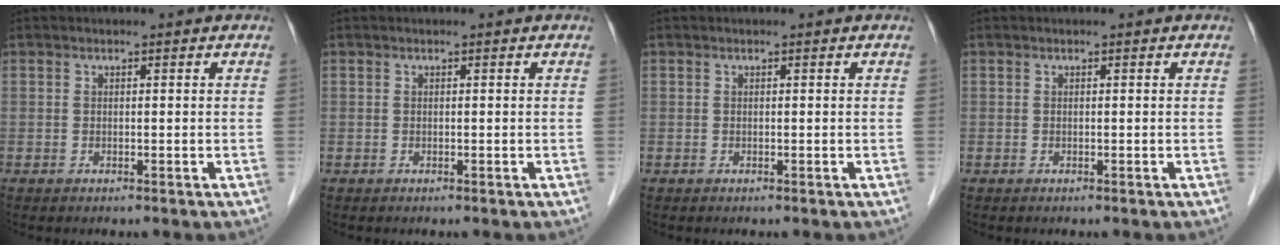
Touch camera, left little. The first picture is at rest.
{"total": 0.0}
{"total": 0.0}
{"total": 0.0}